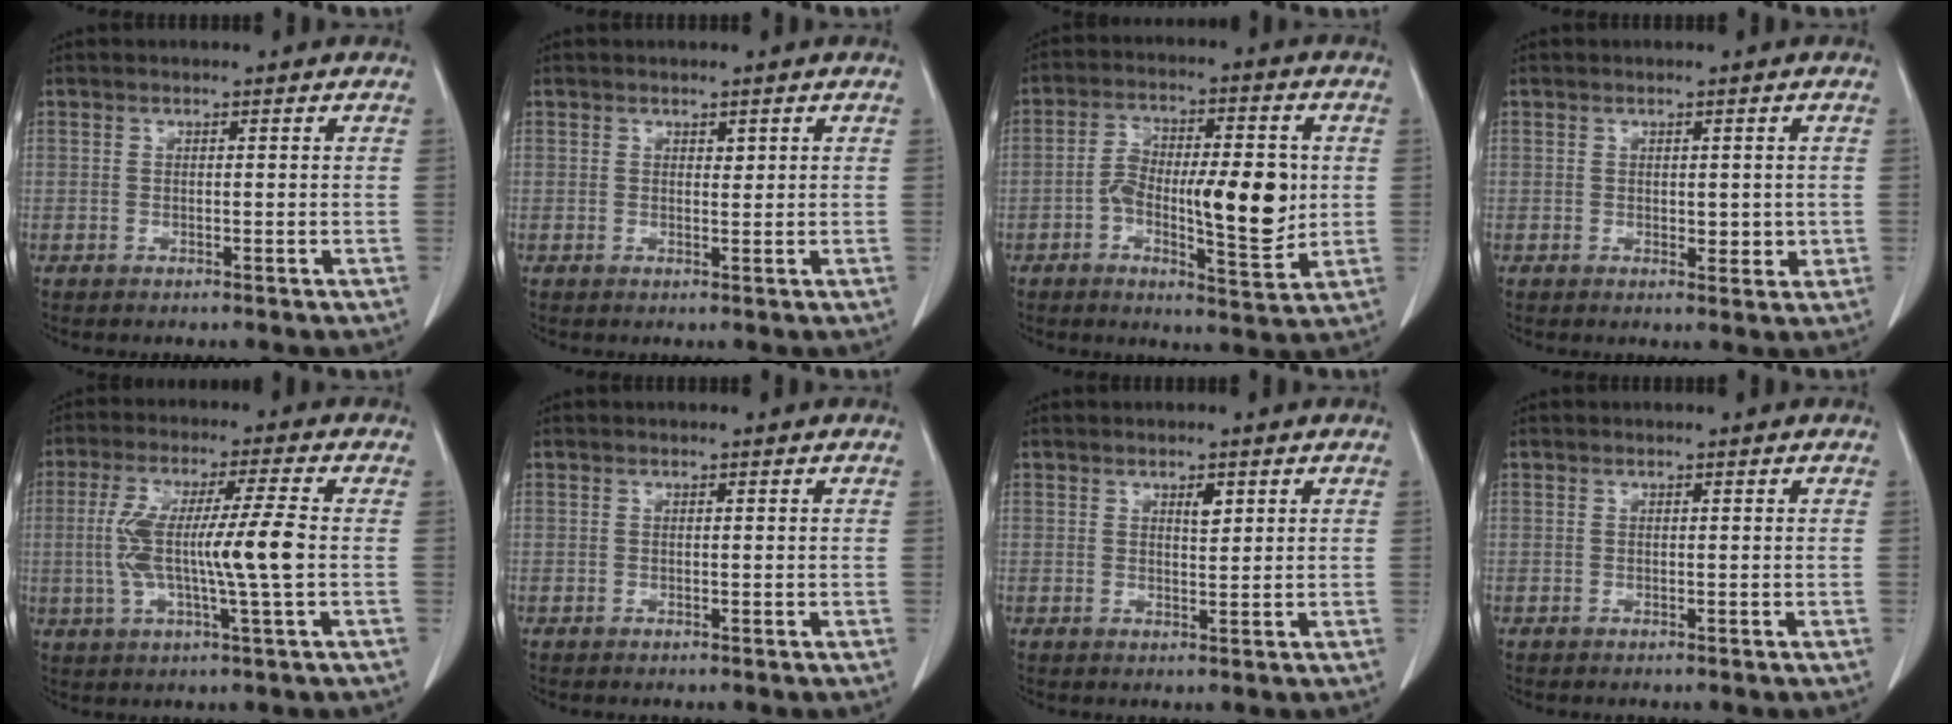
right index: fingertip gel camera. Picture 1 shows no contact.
{"total": 0.7, "force": [0.5, 0.4, 0.4], "torque": [-0.002, -0.004, 0.007]}
{"total": 13.3, "force": [-1.0, 4.2, 12.6], "torque": [-0.204, 0.010, -0.011]}
{"total": 2.9, "force": [0.0, 1.6, 2.4], "torque": [-0.027, -0.005, 0.006]}
{"total": 11.3, "force": [-0.5, 0.2, 11.2], "torque": [-0.224, 0.007, -0.012]}
{"total": 0.0}
{"total": 1.8, "force": [1.0, 0.7, 1.4], "torque": [-0.022, -0.004, 0.016]}
{"total": 0.0}